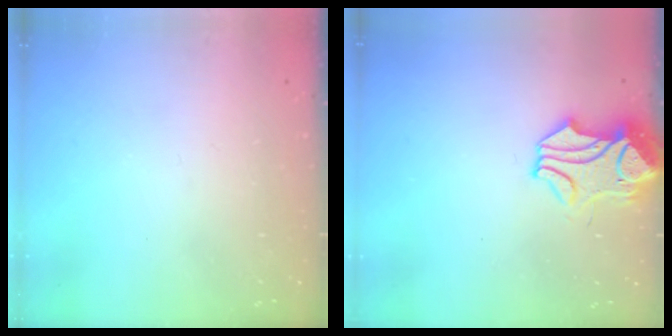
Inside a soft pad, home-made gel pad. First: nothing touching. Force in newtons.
{"total": 1.6, "press": 0.9, "slide": 1.3}